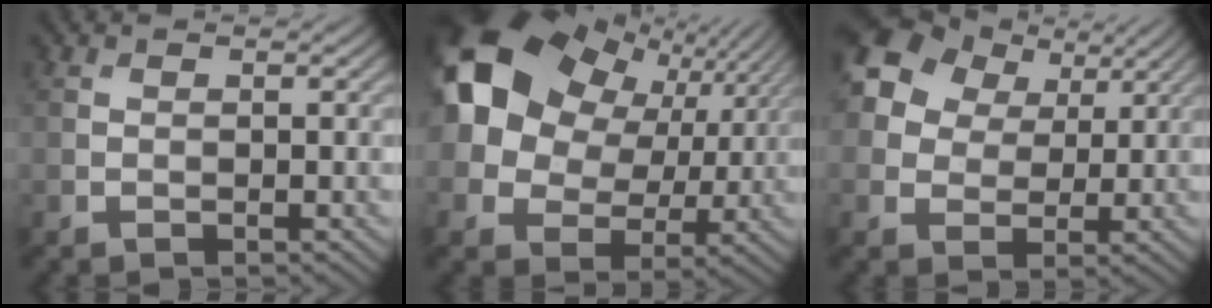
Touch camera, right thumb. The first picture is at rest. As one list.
[{"total": 18.4, "force": [6.5, 13.2, 11.0], "torque": [-0.241, 0.034, 0.111]}, {"total": 13.0, "force": [6.3, 9.3, 6.6], "torque": [-0.186, 0.056, 0.111]}]